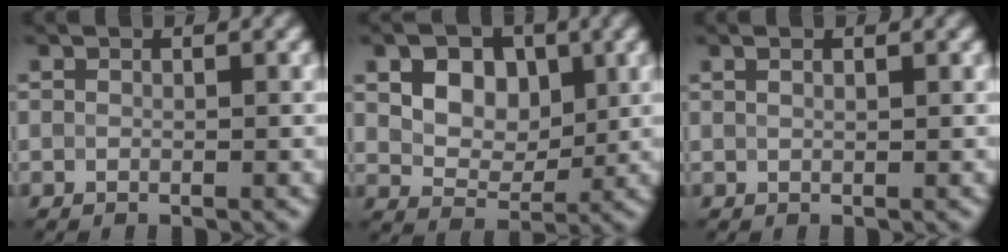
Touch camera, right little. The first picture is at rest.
{"total": 7.1, "force": [2.8, 4.8, 4.4], "torque": [-0.088, 0.012, 0.051]}
{"total": 0.7, "force": [0.6, -0.1, 0.4], "torque": [-0.013, 0.007, 0.012]}